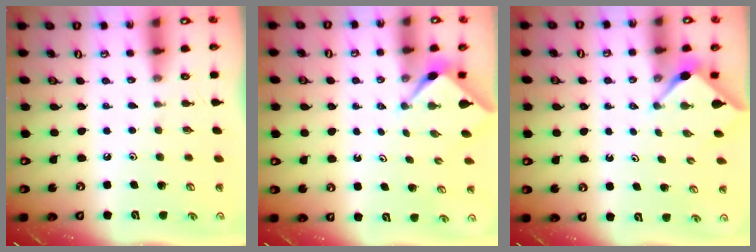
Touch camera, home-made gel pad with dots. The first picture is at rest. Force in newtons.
{"total": 2.4, "press": 2.4, "slide": 0.3}
{"total": 2.9, "press": 2.9, "slide": 0.3}